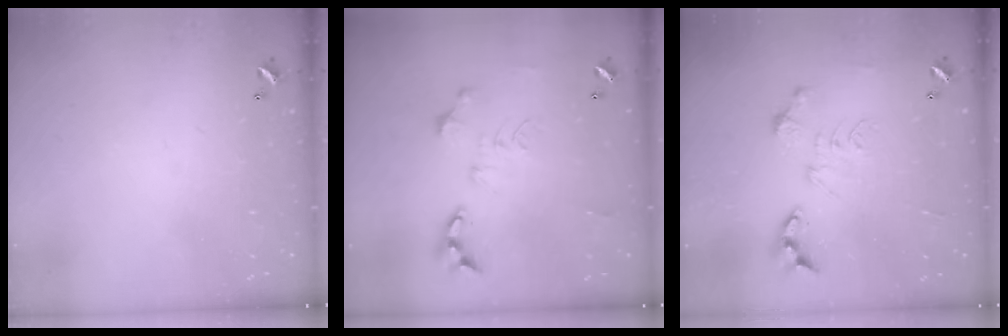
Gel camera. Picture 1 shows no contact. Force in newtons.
{"total": 0.6, "press": 0.6, "slide": 0.1}
{"total": 0.0}